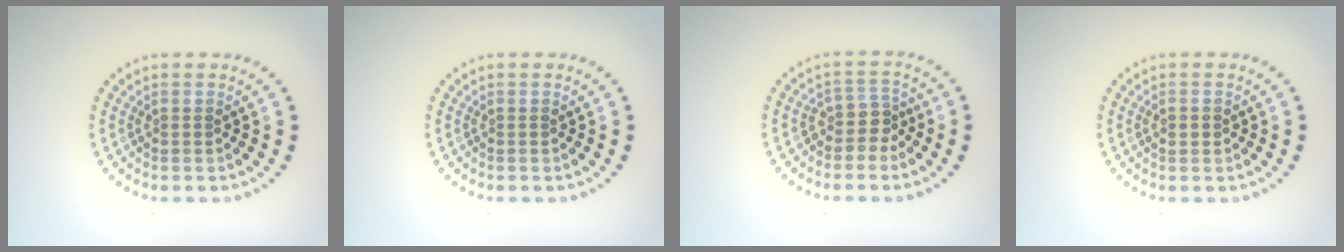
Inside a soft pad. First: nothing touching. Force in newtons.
{"total": 0.0}
{"total": 2.2, "press": 1.6, "slide": 1.5}
{"total": 1.3, "press": 1.3, "slide": 0.0}